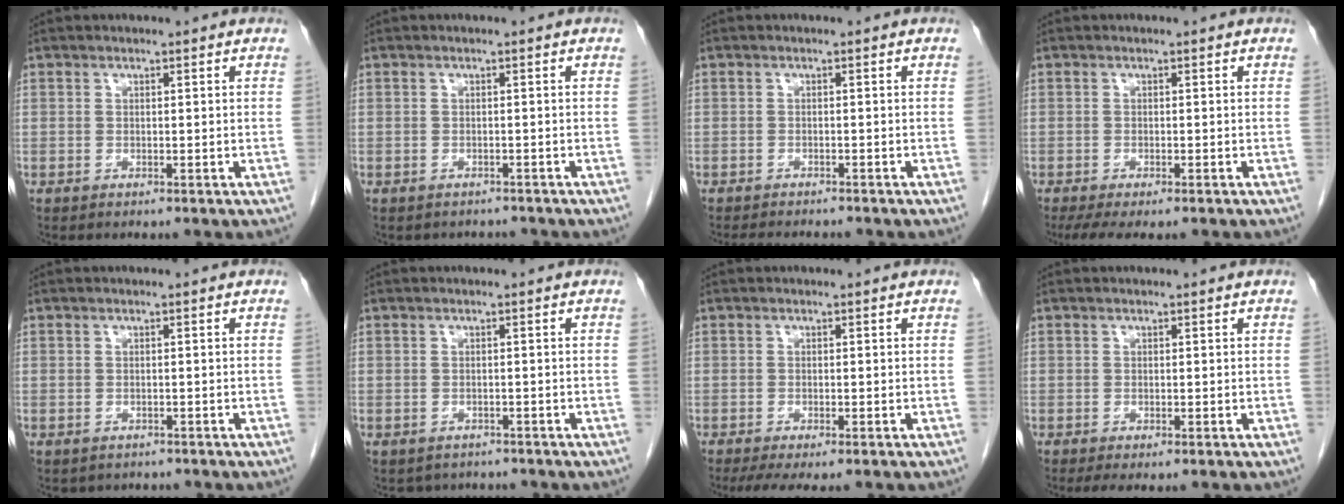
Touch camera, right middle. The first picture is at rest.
{"total": 2.8, "force": [-2.5, 1.3, 0.0], "torque": [-0.003, 0.001, -0.034]}
{"total": 5.5, "force": [-5.0, 1.2, 2.0], "torque": [-0.024, -0.007, -0.072]}
{"total": 6.0, "force": [-4.6, 1.7, 3.5], "torque": [-0.049, -0.013, -0.071]}
{"total": 2.4, "force": [-1.9, 1.4, 0.3], "torque": [-0.005, 0.002, -0.024]}
{"total": 3.5, "force": [-3.0, 1.8, 0.2], "torque": [-0.001, 0.004, -0.039]}
{"total": 5.1, "force": [-3.9, 1.1, 3.2], "torque": [-0.046, -0.013, -0.060]}
{"total": 1.5, "force": [-0.9, 0.6, 1.1], "torque": [-0.016, -0.003, -0.010]}